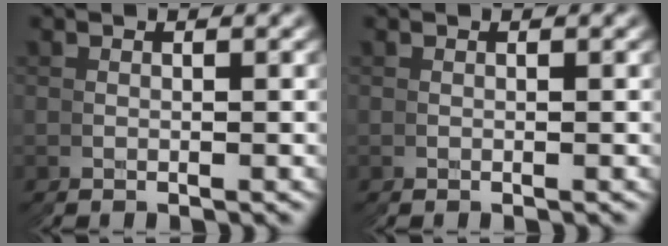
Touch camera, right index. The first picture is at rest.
{"total": 0.0}